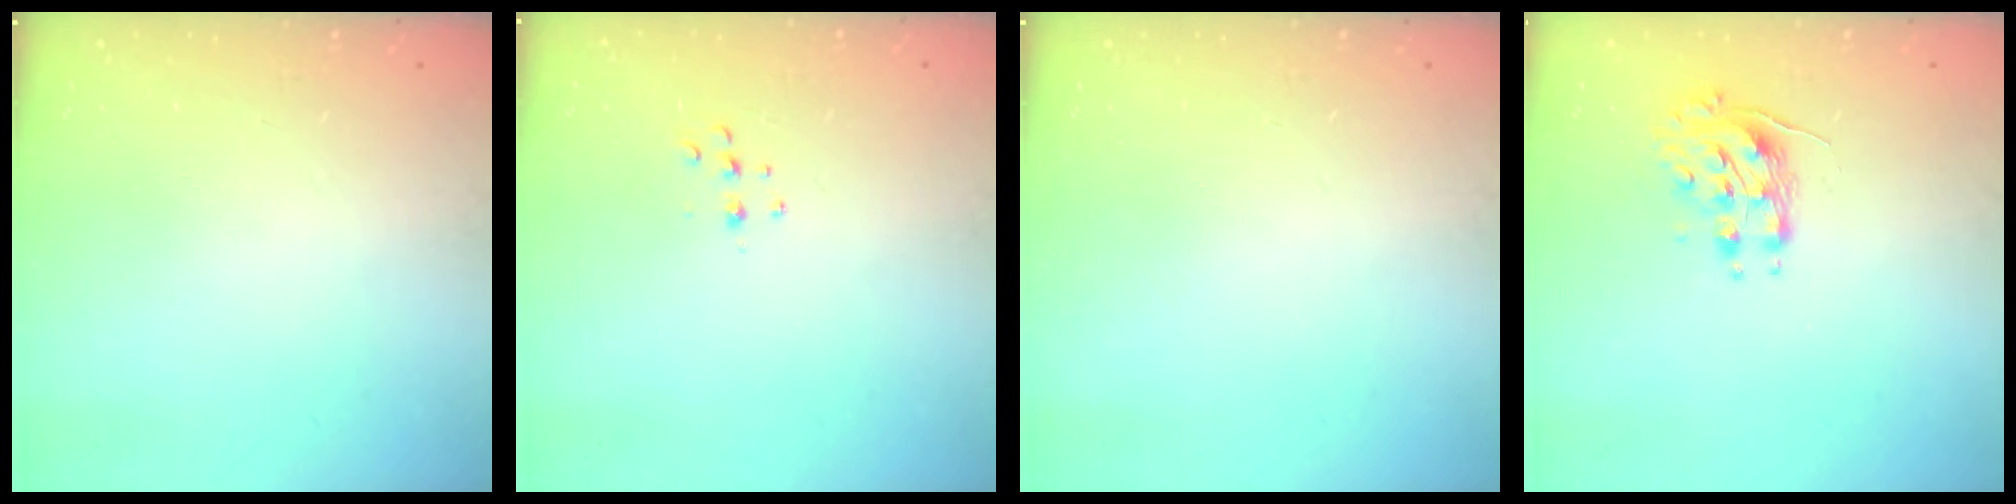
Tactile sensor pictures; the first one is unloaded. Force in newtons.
{"total": 5.1, "press": 5.0, "slide": 0.8}
{"total": 0.0}
{"total": 8.7, "press": 8.7, "slide": 0.2}